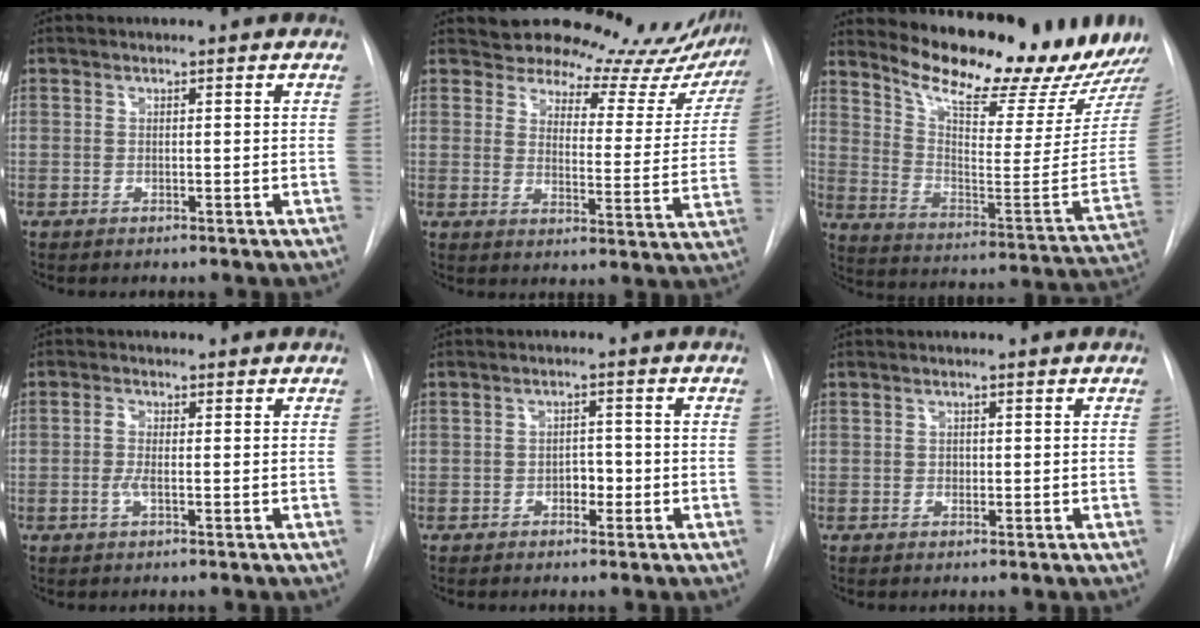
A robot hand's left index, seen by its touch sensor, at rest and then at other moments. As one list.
[{"total": 20.8, "force": [19.7, 5.7, 3.5], "torque": [-0.015, -0.079, 0.214]}, {"total": 20.9, "force": [19.0, 1.1, 8.5], "torque": [-0.143, -0.088, 0.275]}, {"total": 1.9, "force": [-0.4, 0.5, 1.8], "torque": [-0.039, 0.000, -0.008]}, {"total": 2.3, "force": [-1.0, 1.4, 1.5], "torque": [-0.016, 0.009, -0.012]}, {"total": 0.6, "force": [-0.1, 0.5, 0.3], "torque": [-0.001, 0.003, 0.001]}]